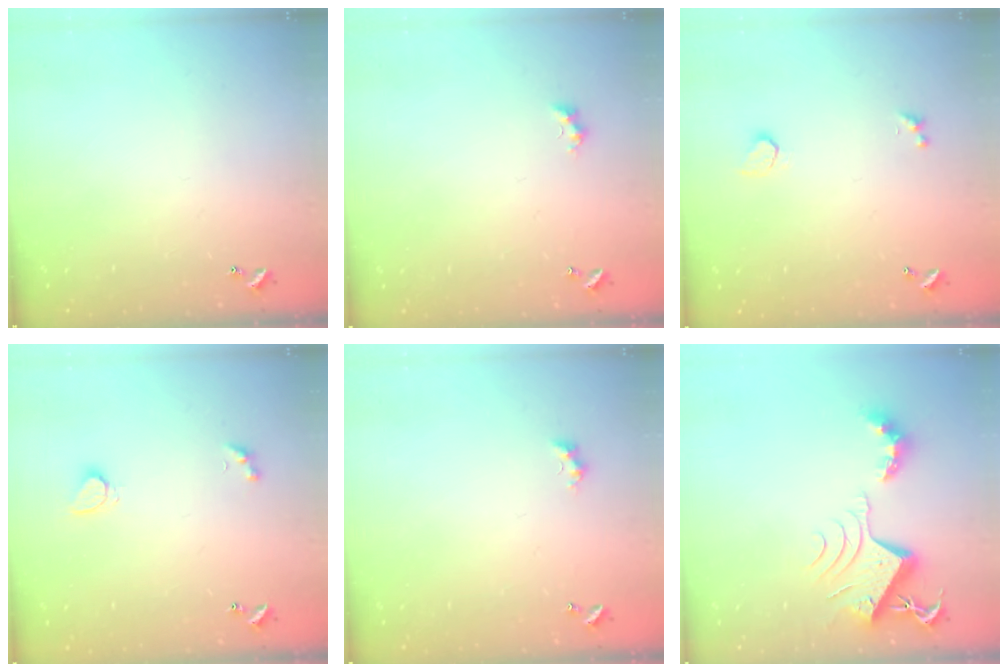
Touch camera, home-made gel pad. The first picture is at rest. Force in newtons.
{"total": 2.7, "press": 2.6, "slide": 0.6}
{"total": 0.9, "press": 0.8, "slide": 0.4}
{"total": 2.1, "press": 2.0, "slide": 0.4}
{"total": 2.7, "press": 2.6, "slide": 0.6}
{"total": 9.4, "press": 9.3, "slide": 1.0}